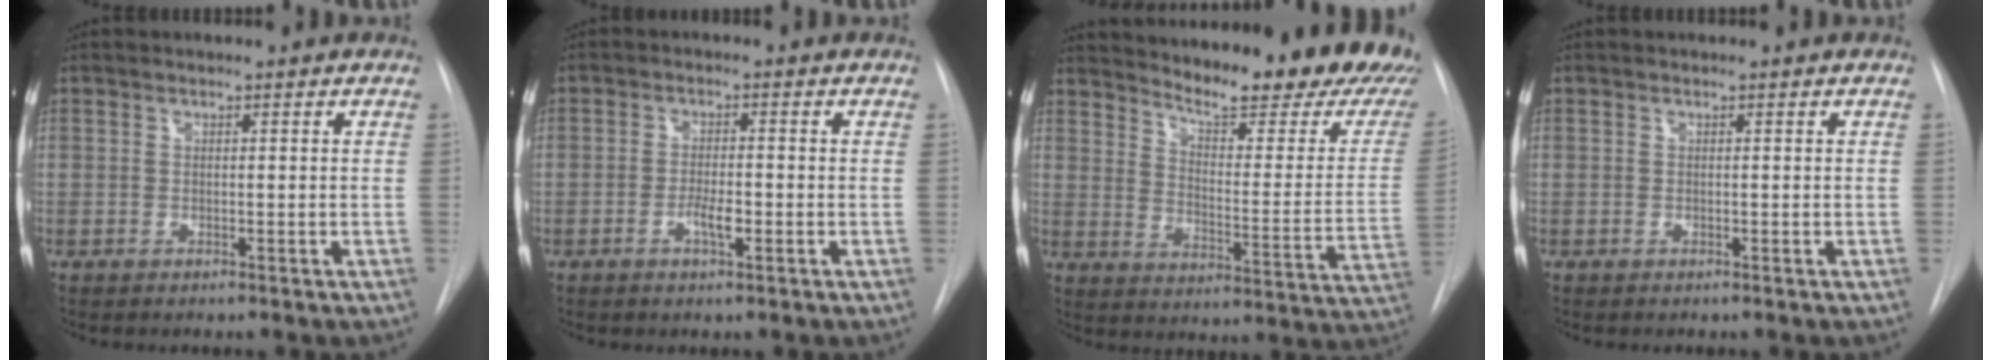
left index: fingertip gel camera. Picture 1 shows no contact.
{"total": 2.8, "force": [-1.1, 0.7, 2.5], "torque": [-0.043, 0.002, -0.018]}
{"total": 23.5, "force": [20.3, 3.2, 11.3], "torque": [-0.164, -0.090, 0.251]}
{"total": 0.0}